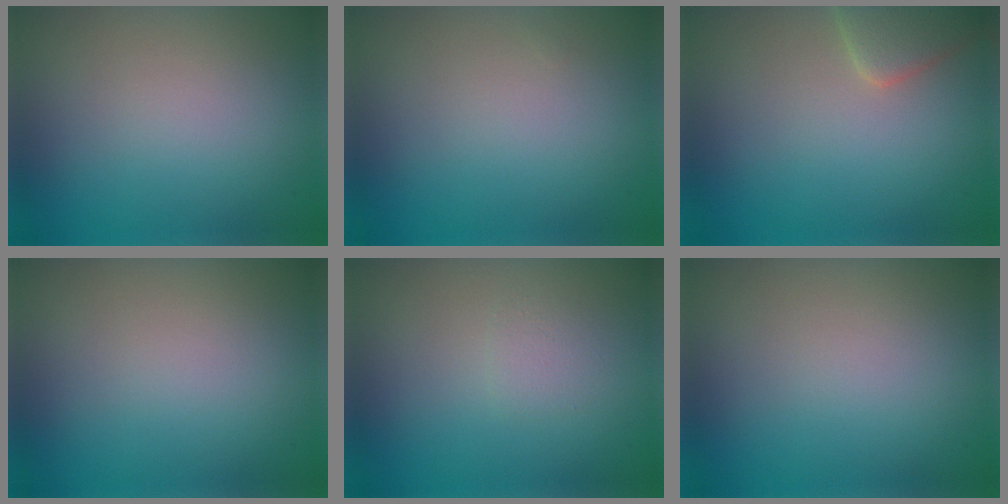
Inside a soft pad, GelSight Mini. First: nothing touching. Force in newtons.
{"total": 0.0}
{"total": 3.0, "press": 3.0, "slide": 0.2}
{"total": 0.0}
{"total": 1.0, "press": 1.0, "slide": 0.1}
{"total": 0.0}